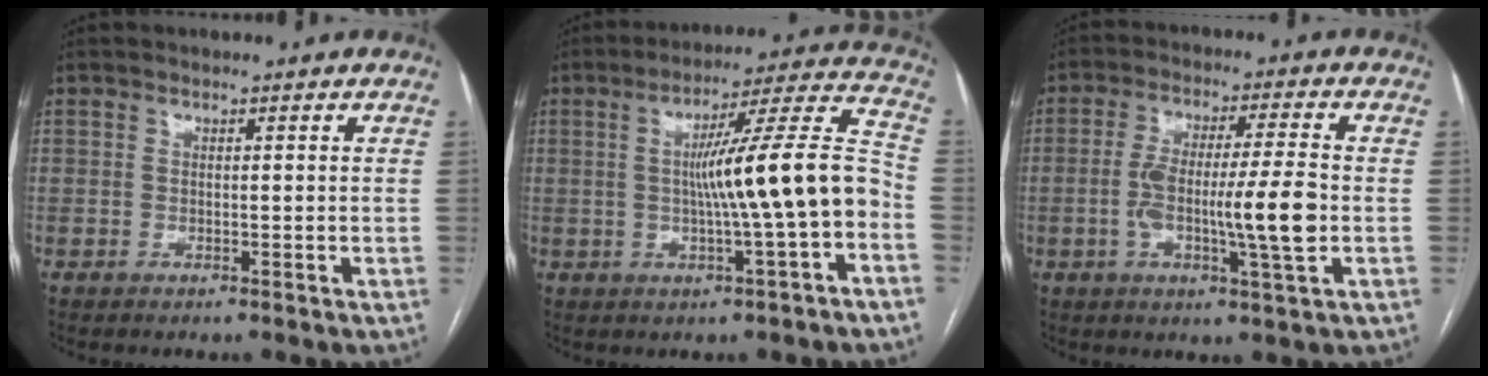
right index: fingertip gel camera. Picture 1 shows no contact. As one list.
[{"total": 14.2, "force": [-2.1, -0.3, 14.0], "torque": [-0.210, 0.022, -0.035]}, {"total": 11.3, "force": [-1.9, 0.6, 11.1], "torque": [-0.199, 0.002, -0.035]}]